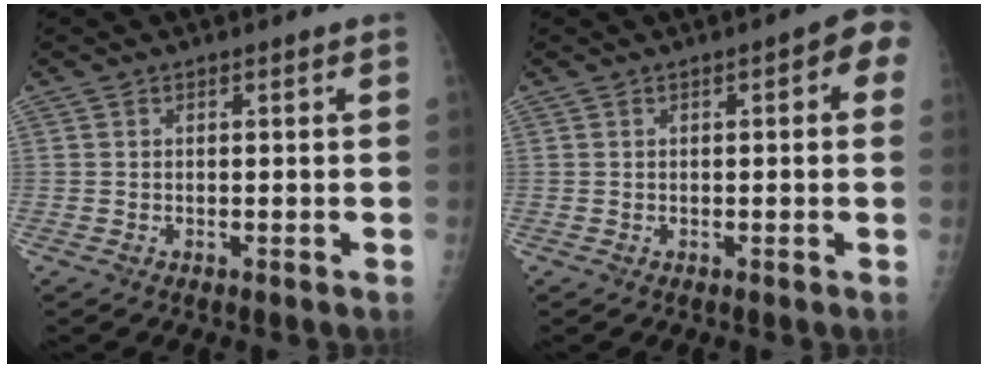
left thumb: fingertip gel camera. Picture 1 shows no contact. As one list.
[{"total": 4.8, "force": [1.2, 1.8, 4.3], "torque": [-0.035, 0.011, 0.005]}]